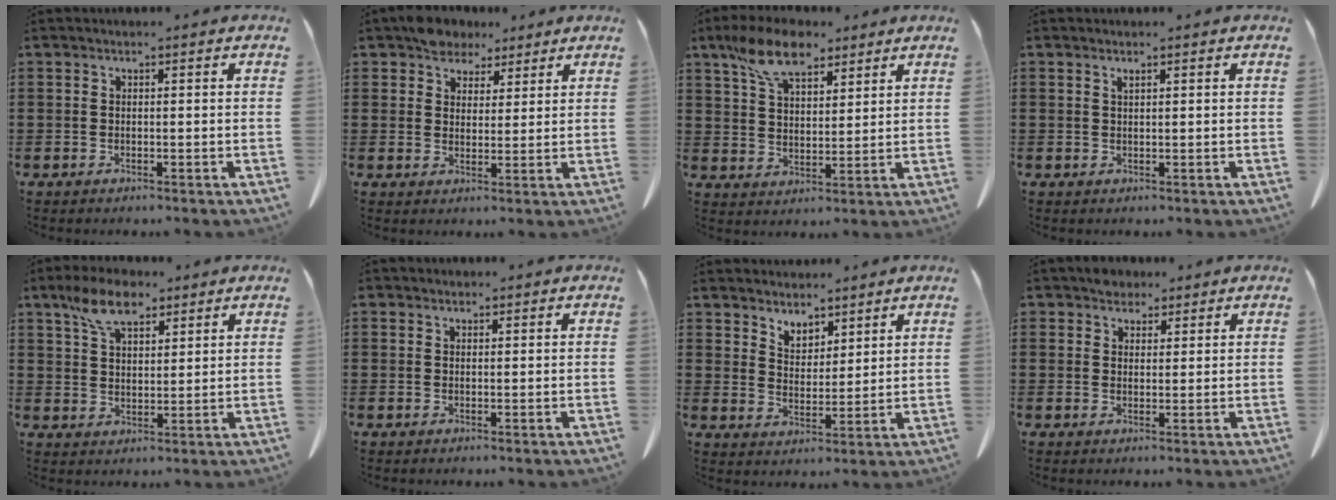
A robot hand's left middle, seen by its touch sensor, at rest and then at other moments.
{"total": 5.0, "force": [4.2, 2.6, 0.9], "torque": [-0.025, 0.000, 0.081]}
{"total": 9.8, "force": [7.0, 4.1, 5.6], "torque": [-0.130, -0.001, 0.130]}
{"total": 0.7, "force": [0.5, 0.1, 0.4], "torque": [-0.011, 0.000, 0.010]}
{"total": 7.9, "force": [5.3, 3.5, 4.6], "torque": [-0.107, 0.005, 0.099]}
{"total": 1.0, "force": [0.9, 0.4, 0.2], "torque": [-0.007, 0.003, 0.017]}
{"total": 4.6, "force": [4.2, 1.9, -0.3], "torque": [-0.011, -0.015, 0.080]}
{"total": 3.0, "force": [2.5, 1.4, 0.6], "torque": [-0.010, 0.004, 0.048]}